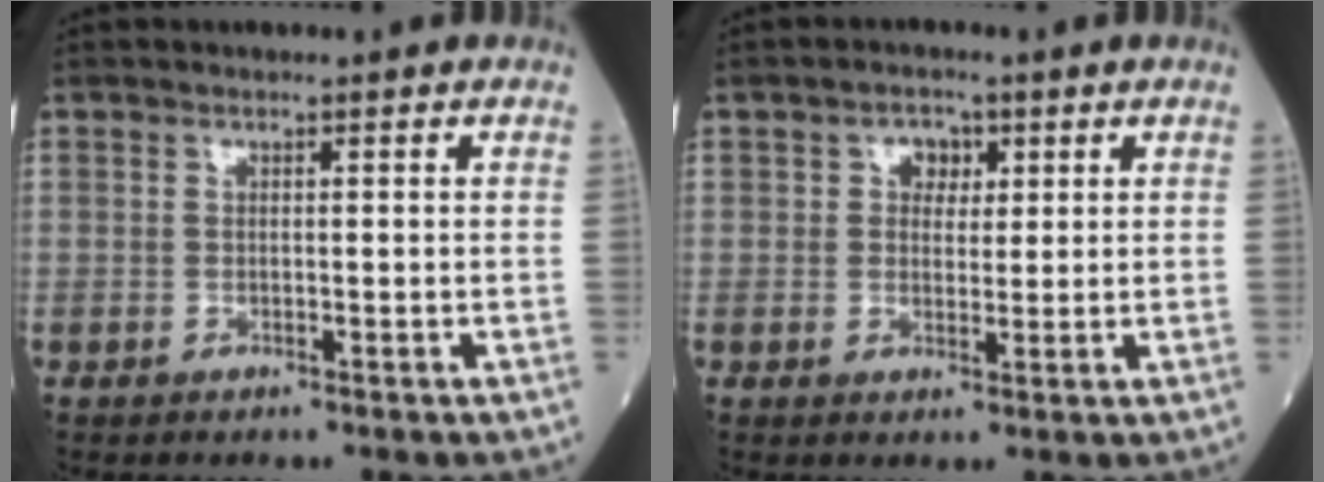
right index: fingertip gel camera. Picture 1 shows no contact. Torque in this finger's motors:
{"motor_torque": [0.01, 0.01, 0.05, 0.01]}